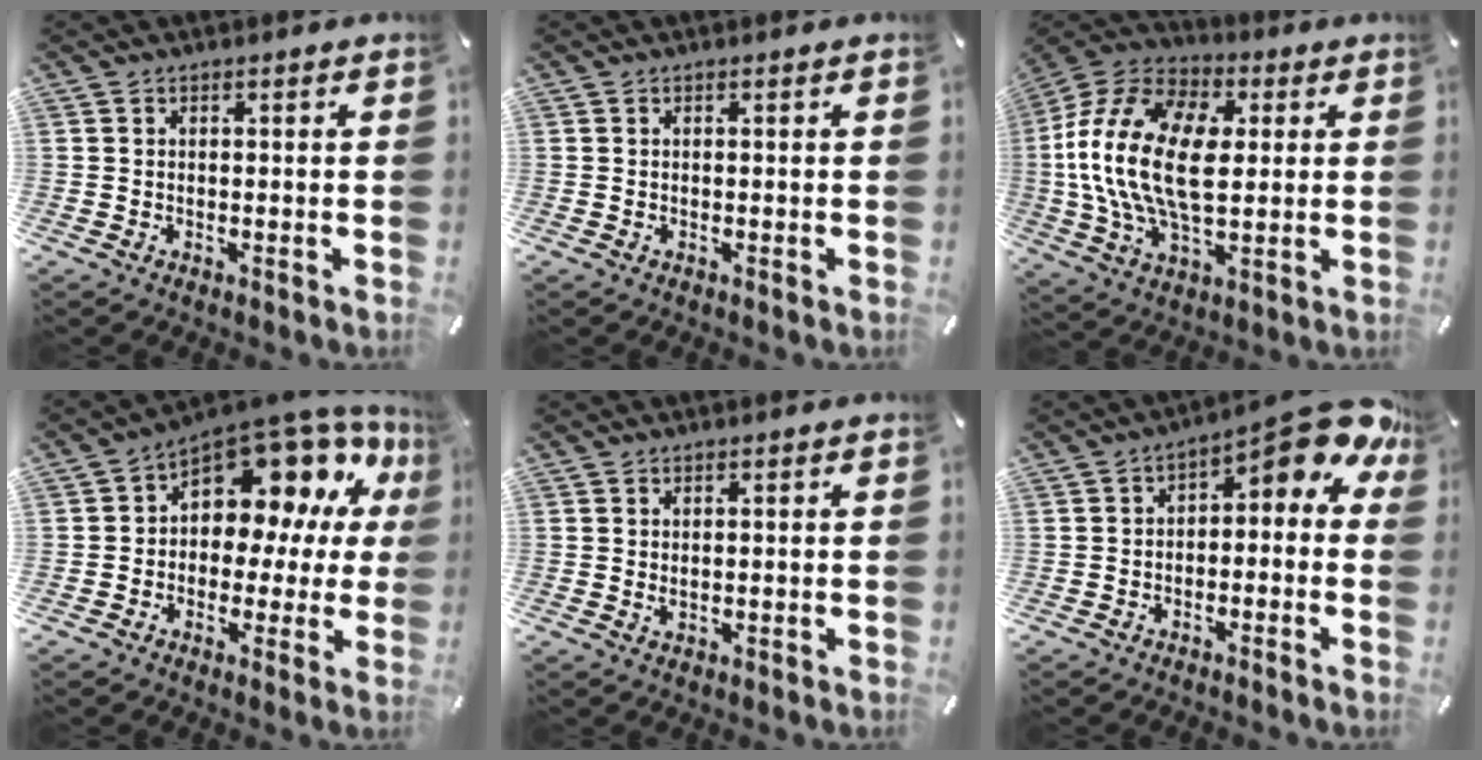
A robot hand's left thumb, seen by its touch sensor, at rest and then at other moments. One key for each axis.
{"total": 0.0}
{"total": 22.0, "fx": 1.1, "fy": 13.7, "fz": 17.1, "tx": -0.374, "ty": 0.010, "tz": 0.019}
{"total": 14.6, "fx": 7.6, "fy": 8.9, "fz": 8.7, "tx": -0.119, "ty": -0.075, "tz": 0.129}
{"total": 0.8, "fx": 0.3, "fy": 0.4, "fz": 0.6, "tx": -0.011, "ty": 0.002, "tz": 0.004}
{"total": 8.8, "fx": 4.5, "fy": 3.1, "fz": 6.8, "tx": -0.083, "ty": -0.052, "tz": 0.074}